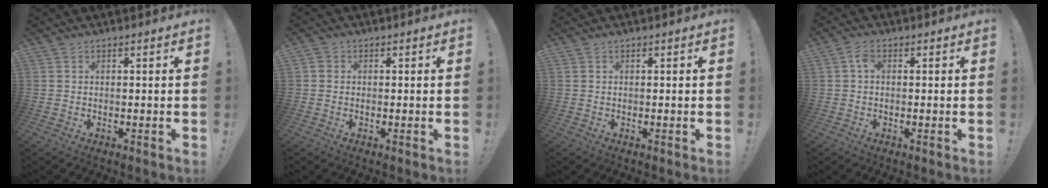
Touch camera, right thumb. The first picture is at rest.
{"total": 1.2, "force": [-0.3, 1.2, 0.2], "torque": [-0.006, 0.006, -0.005]}
{"total": 0.0}
{"total": 2.5, "force": [0.5, 1.6, 1.8], "torque": [-0.031, 0.006, 0.007]}